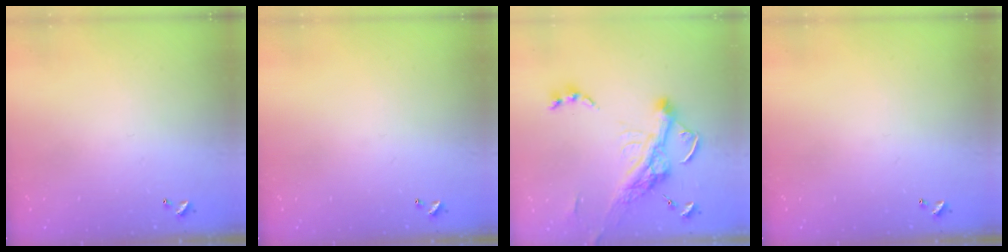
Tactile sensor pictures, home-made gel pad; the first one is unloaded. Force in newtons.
{"total": 0.0}
{"total": 9.4, "press": 9.2, "slide": 1.8}
{"total": 0.0}